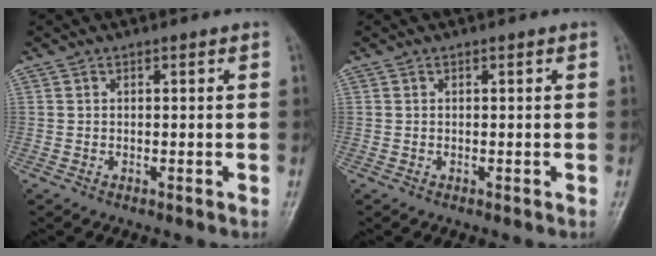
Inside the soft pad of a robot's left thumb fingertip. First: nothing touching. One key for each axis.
{"total": 0.0}